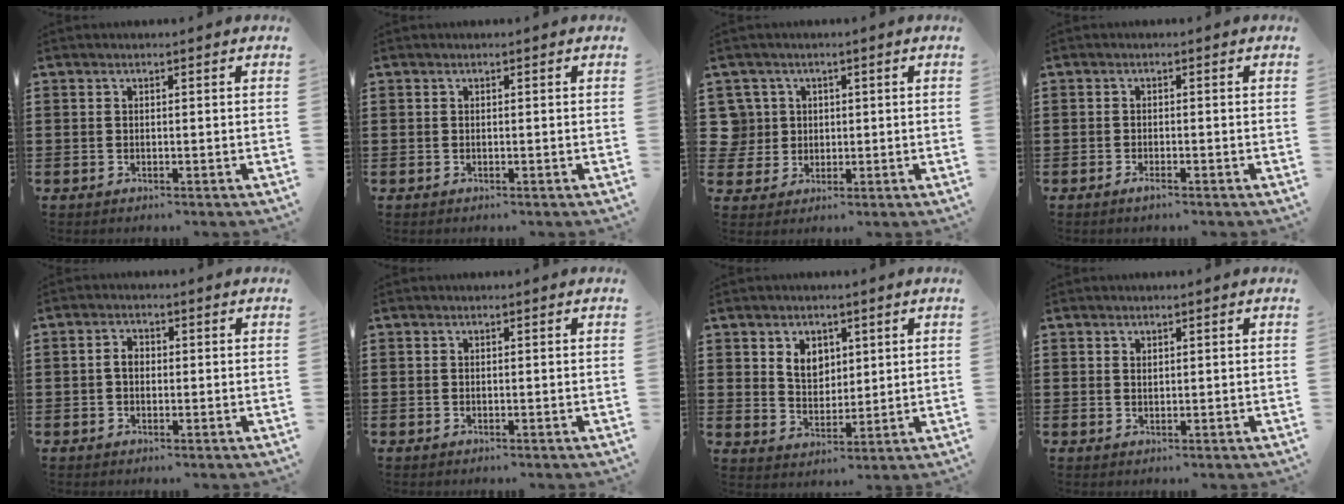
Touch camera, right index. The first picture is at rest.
{"total": 0.0}
{"total": 4.7, "force": [0.8, 4.6, 0.6], "torque": [-0.049, 0.010, 0.010]}
{"total": 0.9, "force": [-0.7, 0.1, 0.5], "torque": [-0.012, -0.006, -0.012]}
{"total": 2.1, "force": [-0.1, 1.4, 1.6], "torque": [-0.031, 0.006, -0.003]}
{"total": 0.0}
{"total": 4.8, "force": [2.1, 3.7, 2.2], "torque": [-0.050, 0.009, 0.036]}
{"total": 0.8, "force": [0.6, 0.4, 0.2], "torque": [-0.004, 0.002, 0.012]}